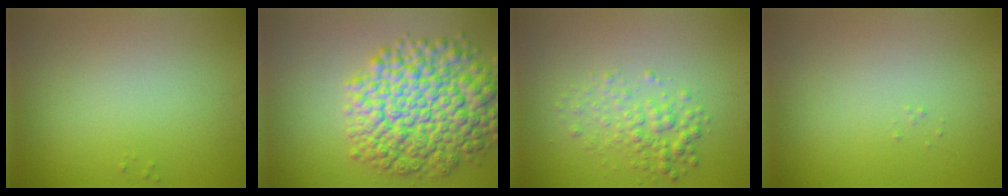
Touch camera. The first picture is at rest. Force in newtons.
{"total": 10.4, "press": 10.3, "slide": 0.3}
{"total": 2.8, "press": 2.8, "slide": 0.0}
{"total": 0.0}